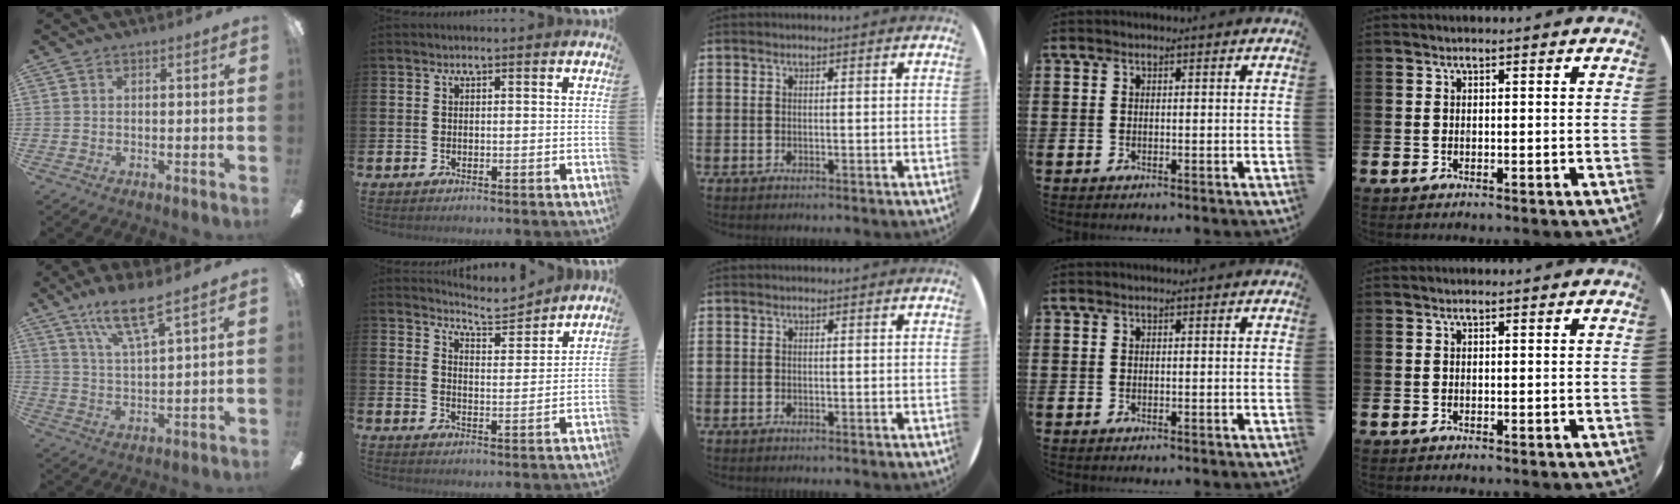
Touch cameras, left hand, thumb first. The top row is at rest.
{"thumb": {"total": 10.1, "force": [7.5, 1.6, 6.5], "torque": [-0.126, -0.033, 0.132]}, "index": {"total": 5.7, "force": [5.7, 0.4, 0.5], "torque": [-0.022, -0.037, 0.101]}}